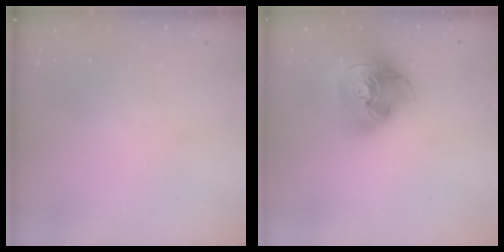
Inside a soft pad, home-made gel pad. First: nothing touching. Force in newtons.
{"total": 19.0, "press": 18.8, "slide": 2.5}